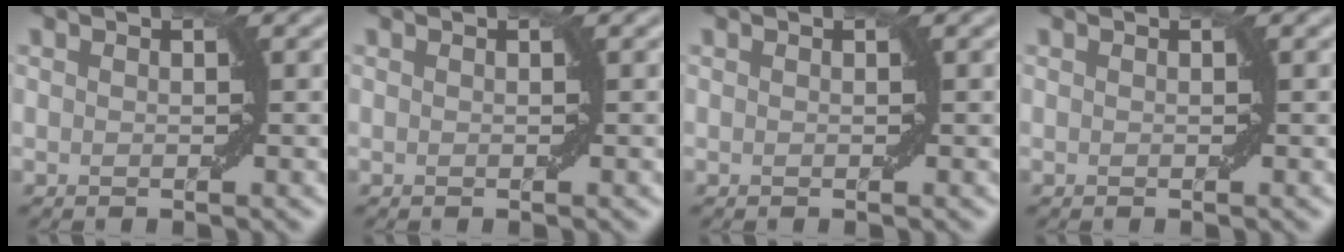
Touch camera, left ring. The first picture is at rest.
{"total": 0.0}
{"total": 0.0}
{"total": 0.0}